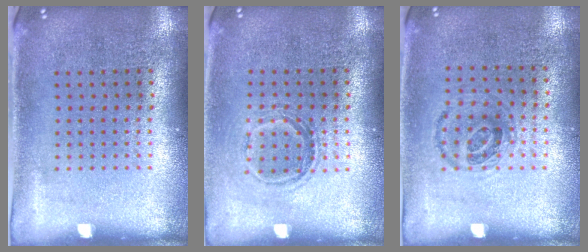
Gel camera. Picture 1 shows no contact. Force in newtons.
{"total": 1.2, "press": 1.1, "slide": 0.6}
{"total": 0.9, "press": 0.7, "slide": 0.5}